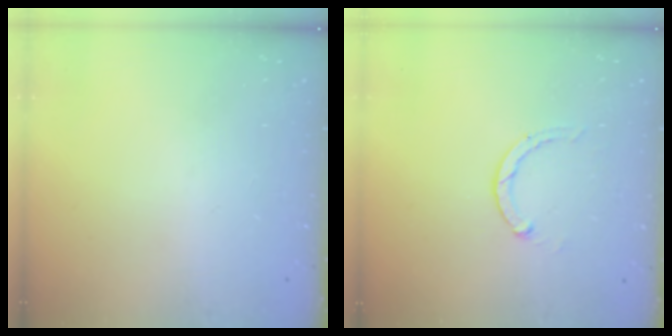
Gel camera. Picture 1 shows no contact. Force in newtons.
{"total": 2.8, "press": 2.8, "slide": 0.5}